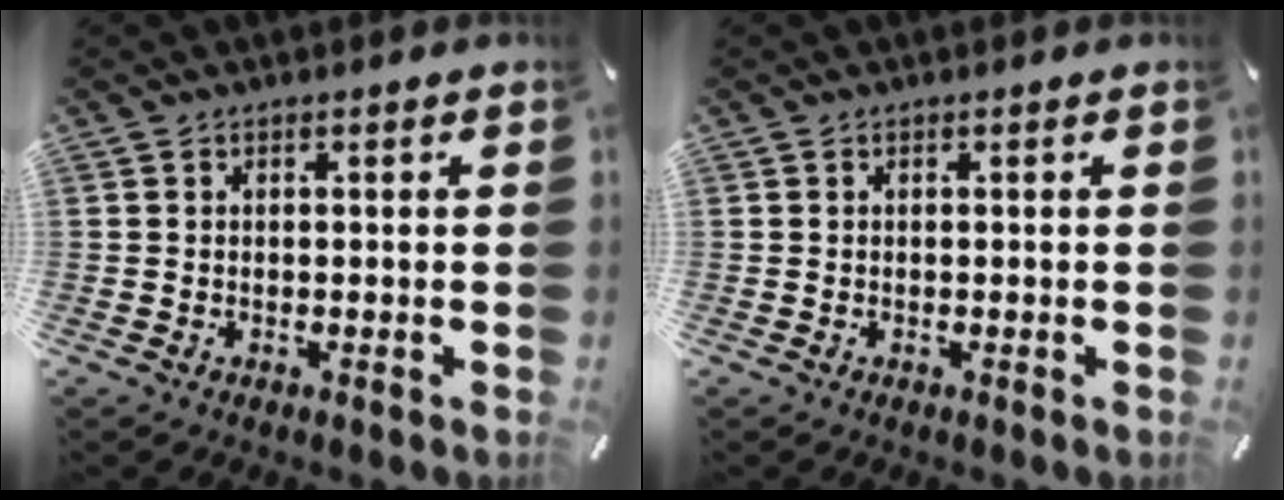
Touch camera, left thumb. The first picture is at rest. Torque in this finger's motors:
{"motor_torque": [0.00, 0.00, 0.00, 0.00, 0.00]}